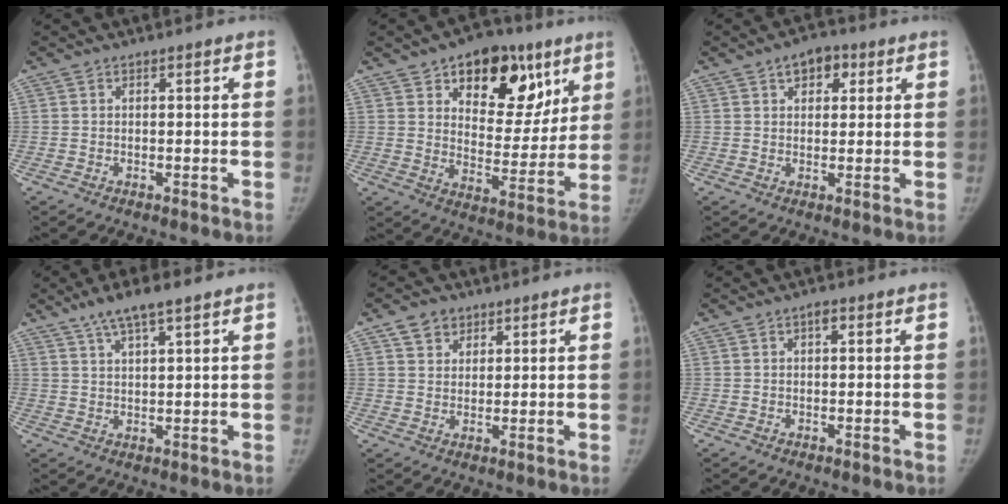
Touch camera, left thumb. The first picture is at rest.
{"total": 18.7, "force": [9.8, 11.1, 11.5], "torque": [-0.096, -0.039, 0.144]}
{"total": 5.5, "force": [2.6, 3.6, 3.4], "torque": [-0.019, -0.004, 0.031]}
{"total": 6.9, "force": [4.7, 1.4, 4.9], "torque": [-0.092, -0.008, 0.087]}
{"total": 4.6, "force": [2.8, 3.4, 1.5], "torque": [-0.006, -0.015, 0.049]}
{"total": 1.2, "force": [0.5, 0.7, 0.9], "torque": [-0.012, 0.003, 0.004]}